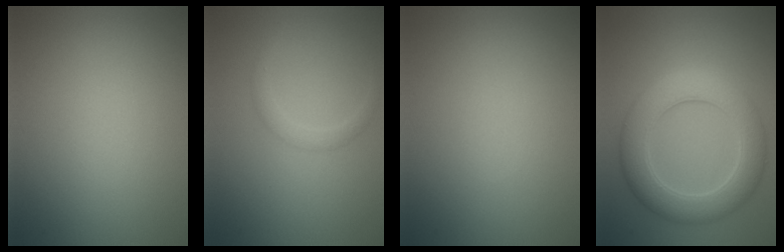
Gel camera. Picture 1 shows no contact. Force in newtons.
{"total": 1.4, "press": 1.4, "slide": 0.1}
{"total": 0.0}
{"total": 6.4, "press": 6.4, "slide": 0.2}